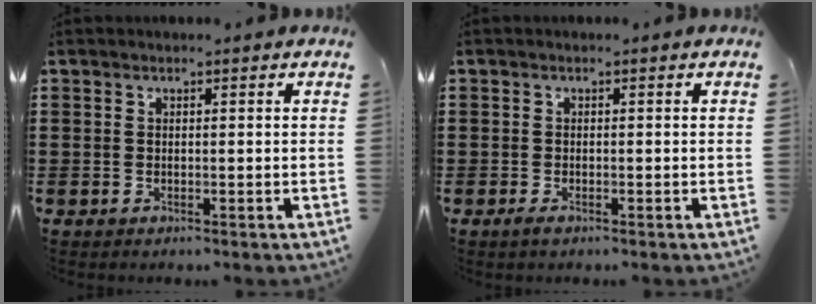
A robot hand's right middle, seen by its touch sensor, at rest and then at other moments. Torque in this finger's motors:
{"motor_torque": [1.08, 0.40, -0.03, -0.02]}